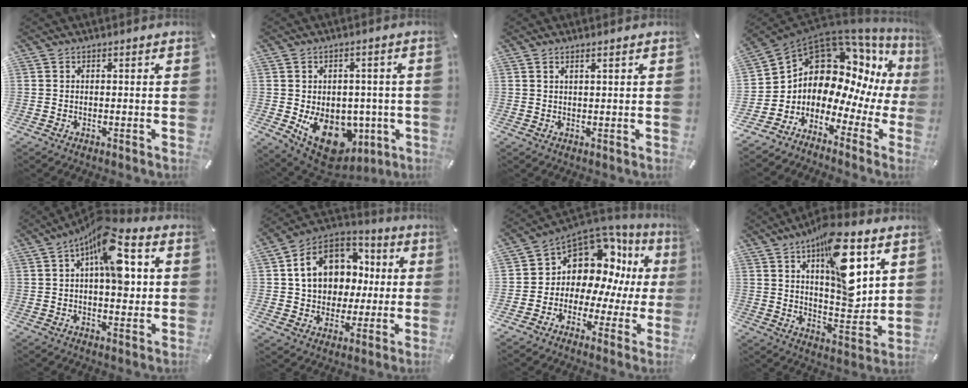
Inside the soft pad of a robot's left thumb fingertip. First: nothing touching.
{"total": 13.7, "force": [-3.6, 10.7, 7.8], "torque": [-0.095, 0.001, -0.048]}
{"total": 1.4, "force": [0.9, -0.1, 1.0], "torque": [-0.020, -0.002, 0.016]}
{"total": 13.4, "force": [5.1, 10.3, 6.9], "torque": [-0.148, -0.074, 0.095]}
{"total": 13.9, "force": [3.7, 6.5, 11.8], "torque": [-0.159, -0.017, 0.059]}
{"total": 15.2, "force": [2.9, 12.7, 7.7], "torque": [-0.152, -0.002, 0.064]}
{"total": 11.7, "force": [5.3, 8.9, 5.5], "torque": [-0.089, -0.056, 0.097]}
{"total": 17.8, "force": [8.6, 6.9, 14.0], "torque": [-0.197, -0.044, 0.135]}